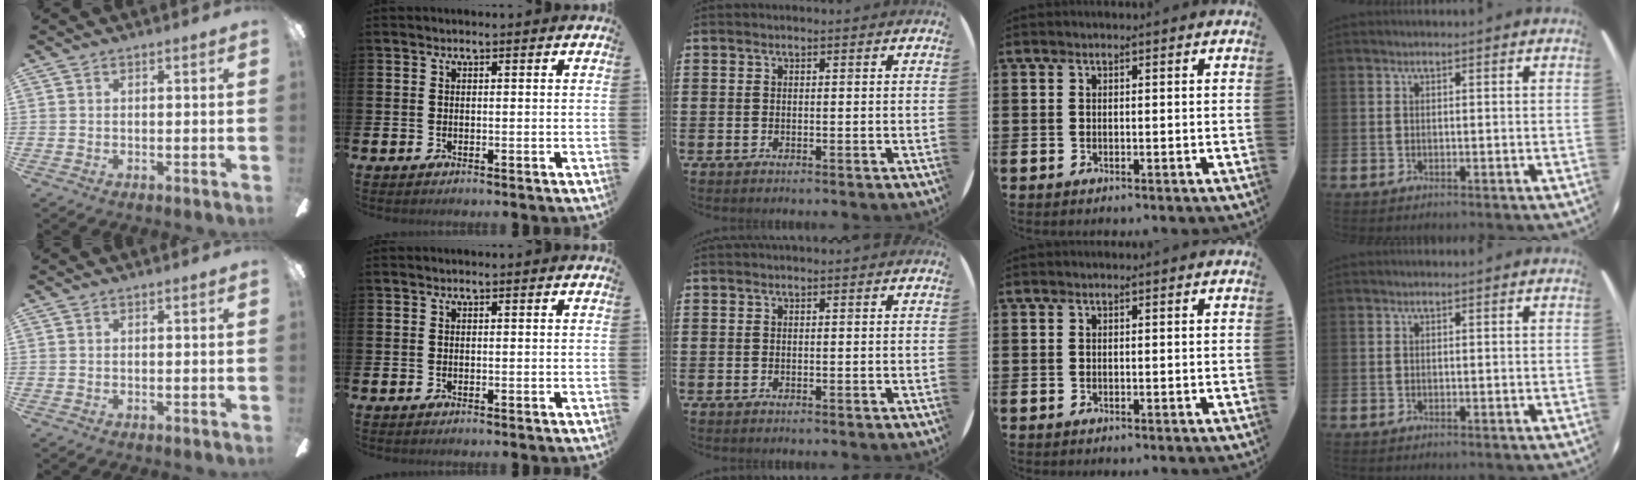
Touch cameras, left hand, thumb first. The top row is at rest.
{}